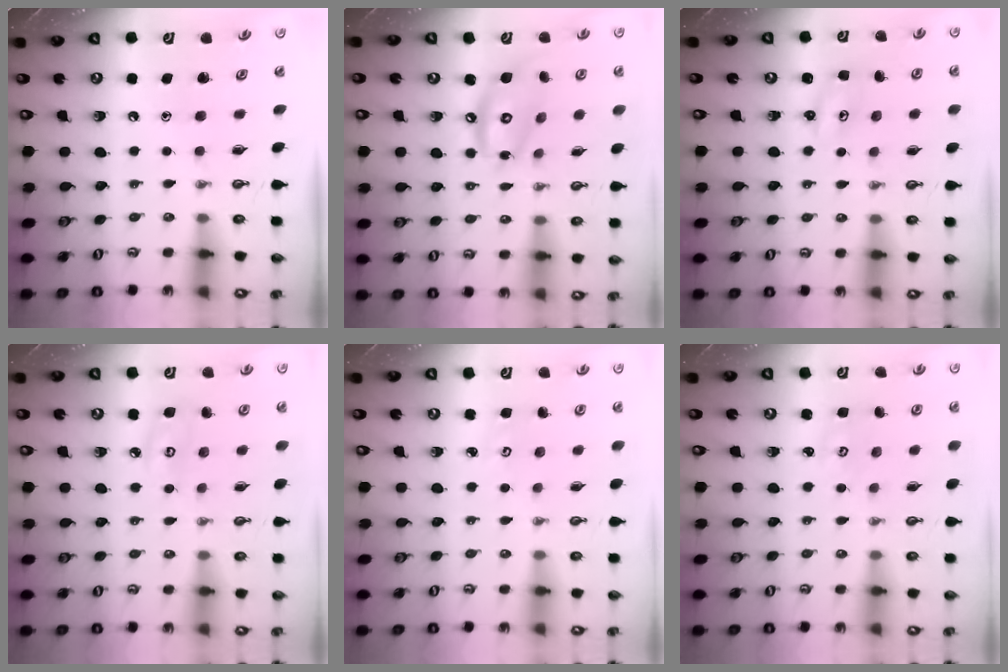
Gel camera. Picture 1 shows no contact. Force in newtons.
{"total": 12.1, "press": 12.1, "slide": 1.0}
{"total": 1.9, "press": 1.9, "slide": 0.3}
{"total": 6.8, "press": 6.8, "slide": 0.7}
{"total": 2.7, "press": 2.7, "slide": 0.3}
{"total": 2.0, "press": 1.9, "slide": 0.2}